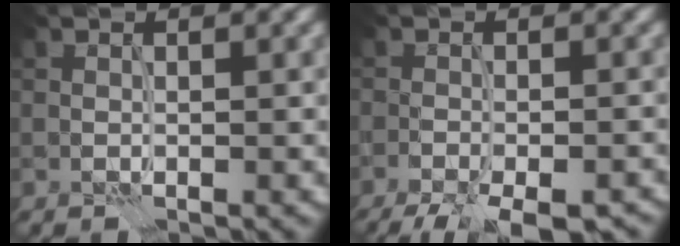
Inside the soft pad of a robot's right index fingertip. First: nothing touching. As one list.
[{"total": 8.7, "force": [-6.7, 2.8, 4.9], "torque": [-0.069, -0.027, -0.087]}]